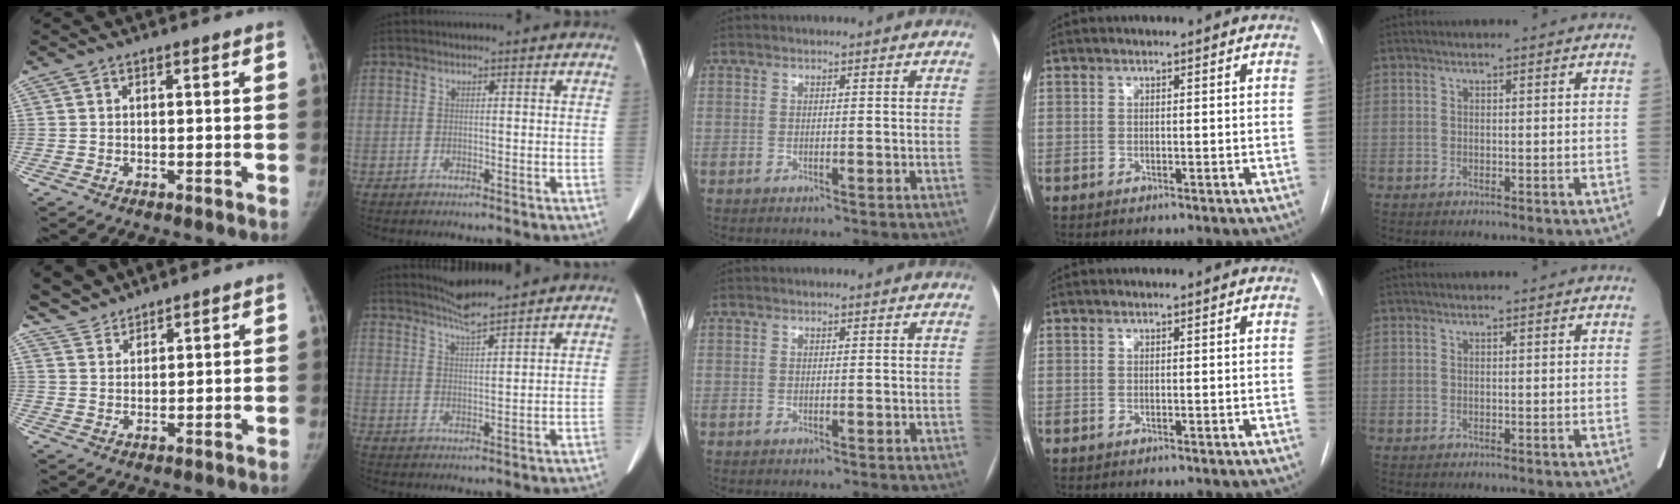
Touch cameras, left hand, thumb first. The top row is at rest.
{"thumb": {"total": 4.6, "force": [4.5, 1.2, 0.1], "torque": [0.005, -0.013, 0.091]}, "index": {"total": 4.3, "force": [4.0, -0.7, 1.6], "torque": [-0.036, -0.001, 0.077]}}